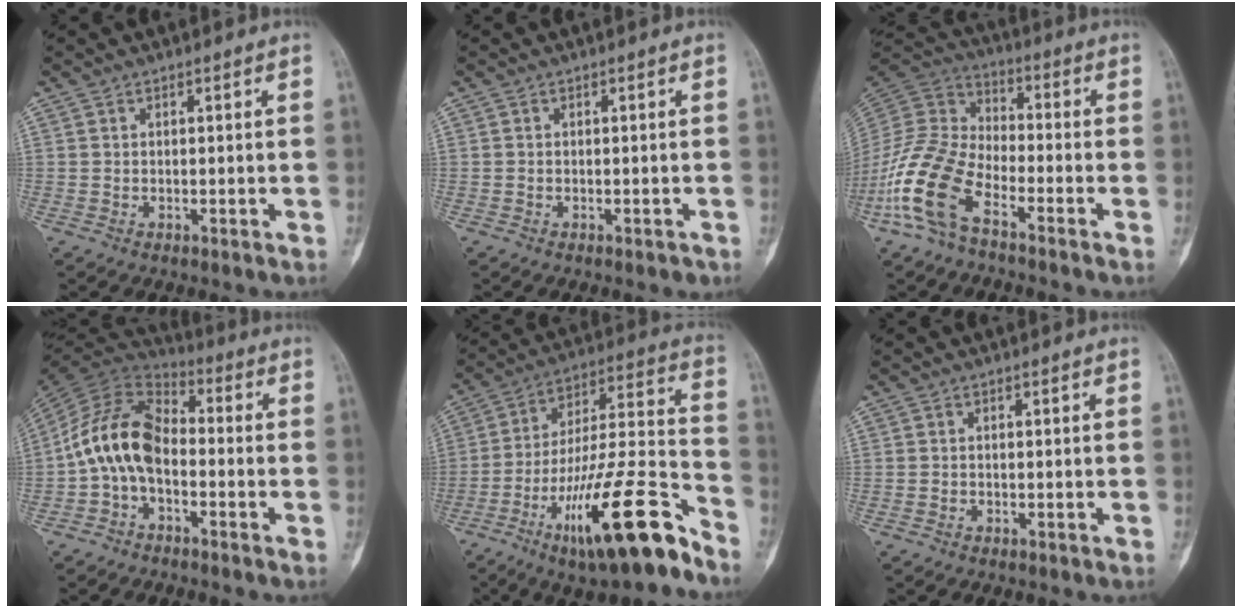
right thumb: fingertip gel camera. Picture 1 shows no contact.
{"total": 0.9, "force": [-0.6, 0.4, 0.4], "torque": [-0.006, 0.003, -0.007]}
{"total": 14.7, "force": [-7.8, 7.1, 10.2], "torque": [-0.216, 0.049, -0.166]}
{"total": 12.3, "force": [-2.4, 7.8, 9.2], "torque": [-0.169, 0.049, -0.060]}
{"total": 23.8, "force": [-14.2, 5.0, 18.5], "torque": [-0.299, 0.076, -0.234]}
{"total": 0.0}